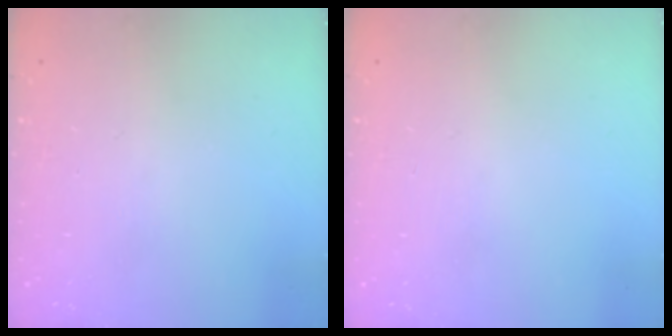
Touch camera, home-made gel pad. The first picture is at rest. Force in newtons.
{"total": 0.0}